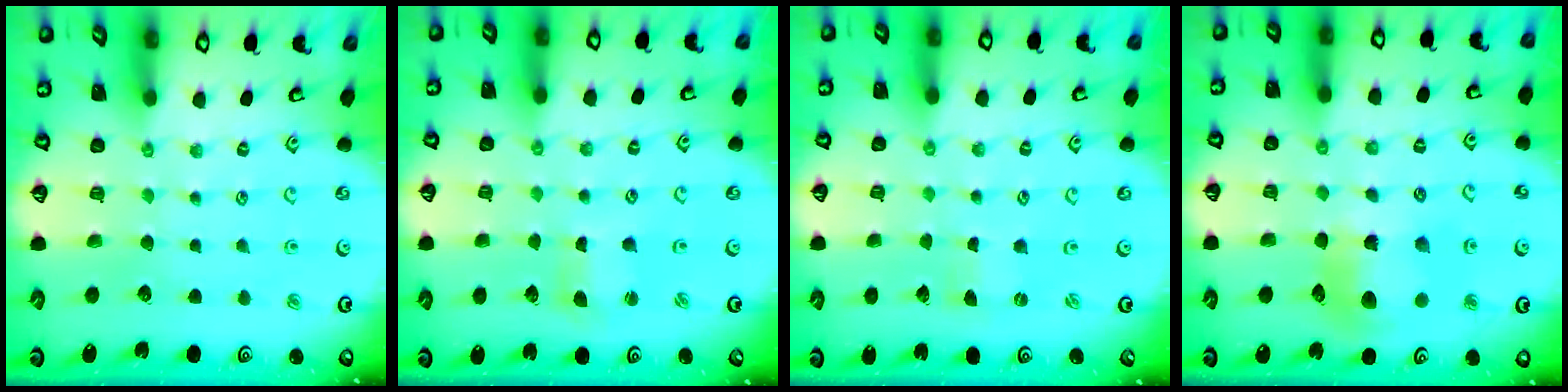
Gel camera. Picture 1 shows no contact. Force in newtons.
{"total": 2.7, "press": 2.7, "slide": 0.3}
{"total": 0.0}
{"total": 10.3, "press": 10.2, "slide": 1.4}